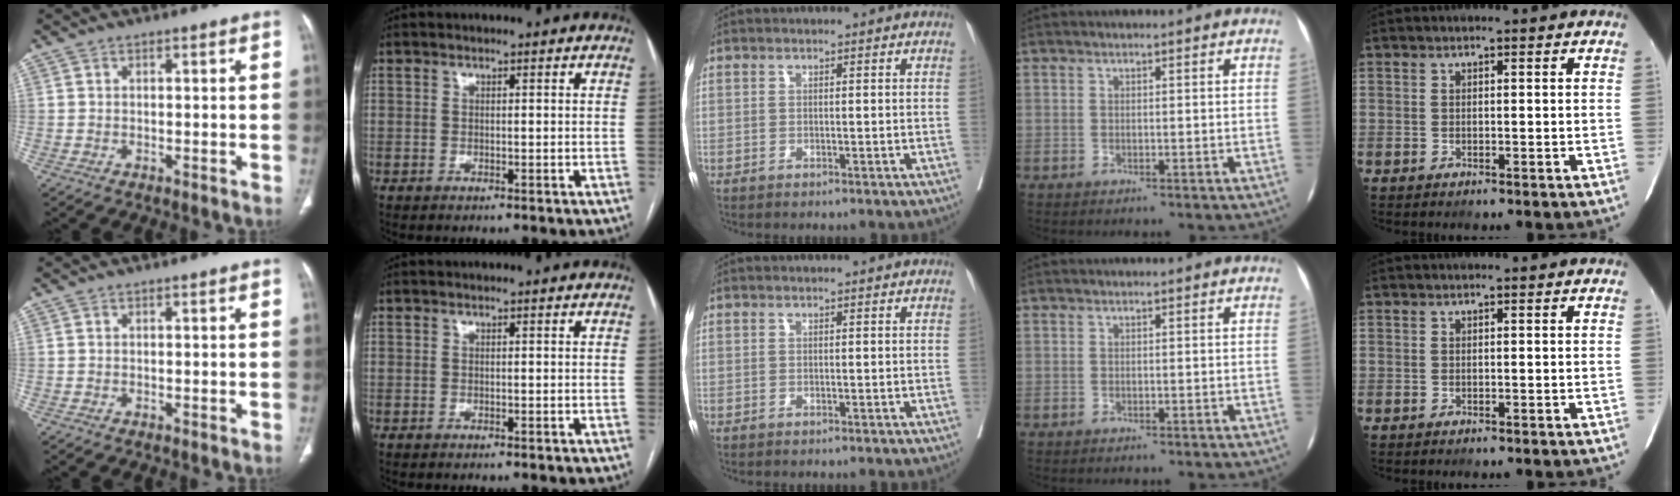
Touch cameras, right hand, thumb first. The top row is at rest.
{}